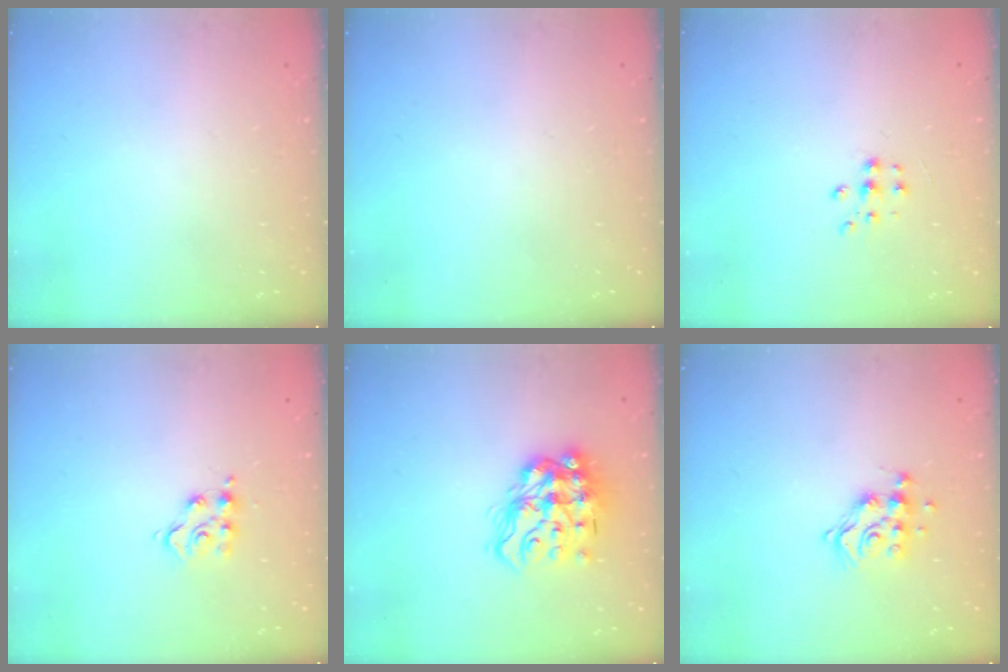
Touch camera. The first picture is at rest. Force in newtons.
{"total": 0.0}
{"total": 5.6, "press": 5.6, "slide": 0.5}
{"total": 6.4, "press": 6.4, "slide": 0.4}
{"total": 15.2, "press": 15.2, "slide": 0.9}
{"total": 11.2, "press": 11.1, "slide": 0.9}